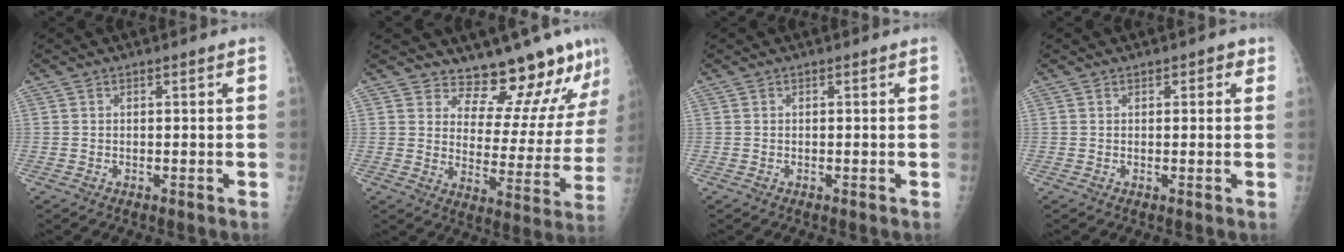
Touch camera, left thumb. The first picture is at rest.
{"total": 15.1, "force": [13.8, 4.1, 4.5], "torque": [-0.011, -0.124, 0.189]}
{"total": 0.0}
{"total": 1.5, "force": [0.8, 1.0, 0.8], "torque": [0.008, 0.000, 0.005]}